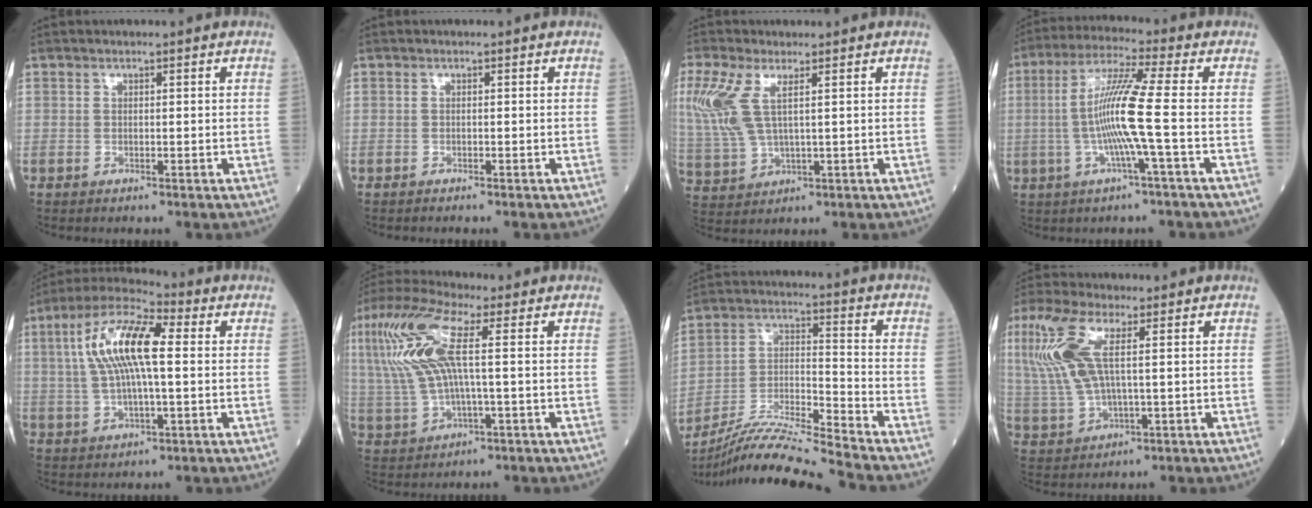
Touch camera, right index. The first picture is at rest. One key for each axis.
{"total": 0.5, "fx": -0.4, "fy": 0.0, "fz": 0.3, "tx": -0.007, "ty": 0.000, "tz": -0.006}
{"total": 8.9, "fx": 3.1, "fy": 3.1, "fz": 7.8, "tx": -0.214, "ty": 0.009, "tz": 0.070}
{"total": 9.8, "fx": -1.2, "fy": -1.2, "fz": 9.7, "tx": -0.195, "ty": 0.006, "tz": -0.025}
{"total": 12.9, "fx": 2.2, "fy": 3.3, "fz": 12.3, "tx": -0.253, "ty": 0.027, "tz": 0.037}
{"total": 13.0, "fx": 2.9, "fy": 3.1, "fz": 12.3, "tx": -0.293, "ty": 0.029, "tz": 0.057}
{"total": 14.3, "fx": -13.3, "fy": -2.8, "fz": 4.6, "tx": -0.083, "ty": 0.001, "tz": -0.241}
{"total": 10.5, "fx": 2.9, "fy": 3.1, "fz": 9.6, "tx": -0.249, "ty": 0.010, "tz": 0.062}